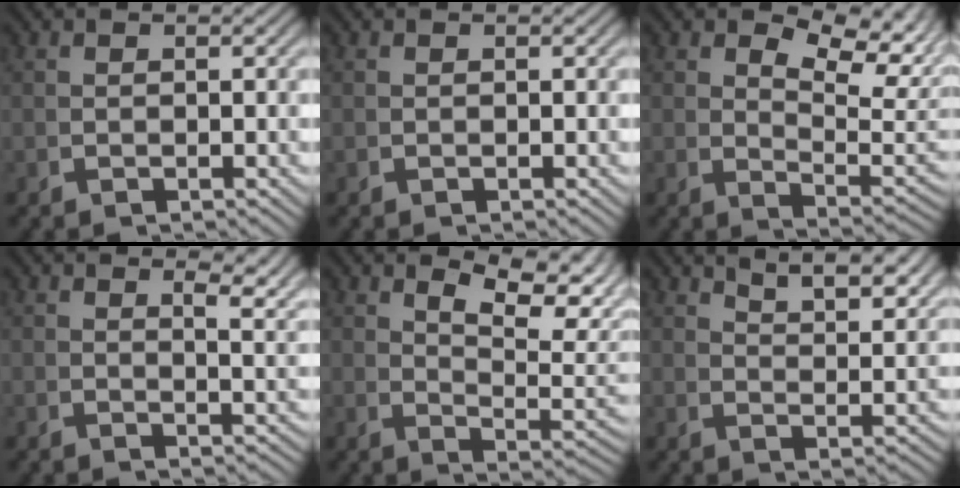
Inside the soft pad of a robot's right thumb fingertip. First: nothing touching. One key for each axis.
{"total": 0.0}
{"total": 6.8, "fx": 1.8, "fy": 3.7, "fz": 5.4, "tx": -0.078, "ty": -0.016, "tz": 0.037}
{"total": 3.8, "fx": 2.3, "fy": 1.2, "fz": 2.8, "tx": -0.030, "ty": -0.004, "tz": 0.035}
{"total": 7.3, "fx": 2.4, "fy": 3.5, "fz": 6.0, "tx": -0.083, "ty": -0.007, "tz": 0.045}
{"total": 6.2, "fx": 5.1, "fy": 1.3, "fz": 3.3, "tx": -0.038, "ty": 0.013, "tz": 0.085}